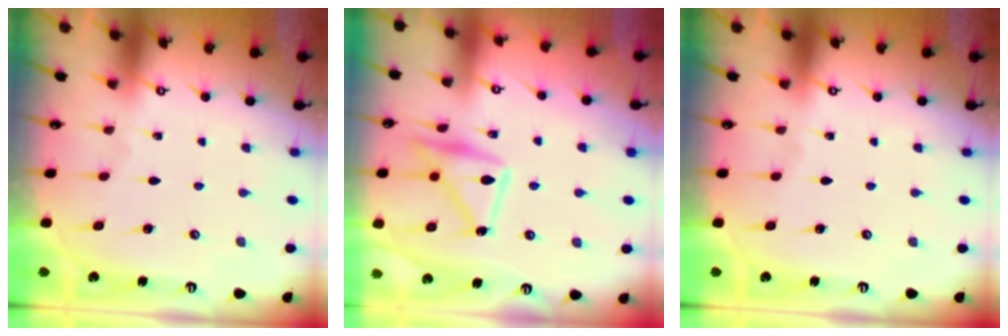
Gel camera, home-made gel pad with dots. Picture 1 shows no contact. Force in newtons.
{"total": 15.5, "press": 15.5, "slide": 0.9}
{"total": 0.0}